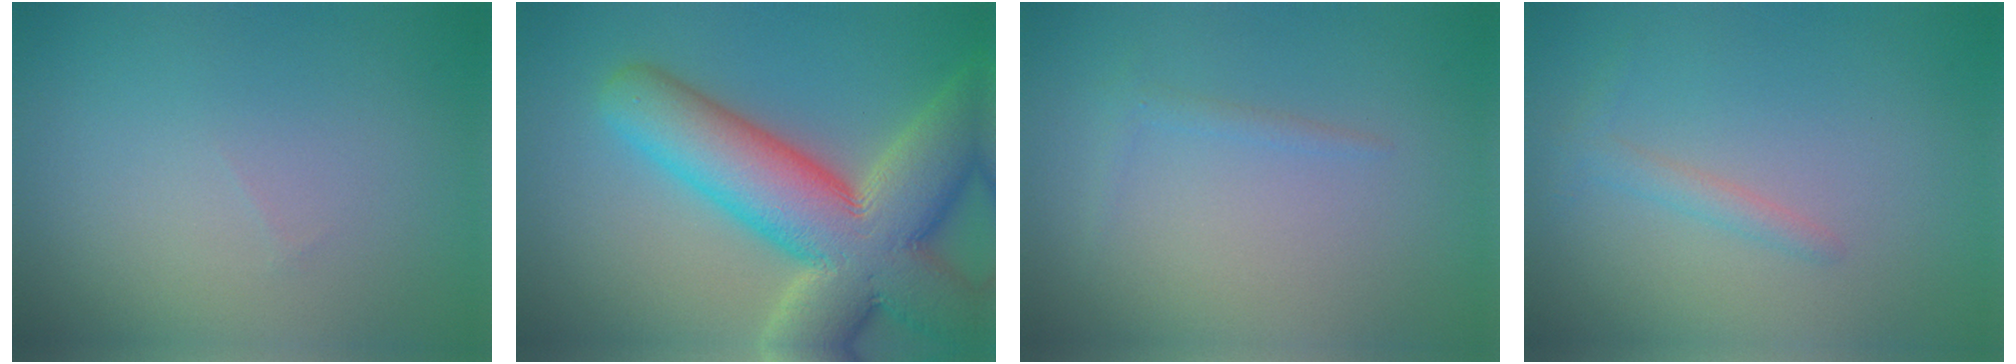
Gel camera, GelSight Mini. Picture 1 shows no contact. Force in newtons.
{"total": 13.6, "press": 13.5, "slide": 1.3}
{"total": 0.9, "press": 0.9, "slide": 0.0}
{"total": 1.3, "press": 1.3, "slide": 0.1}